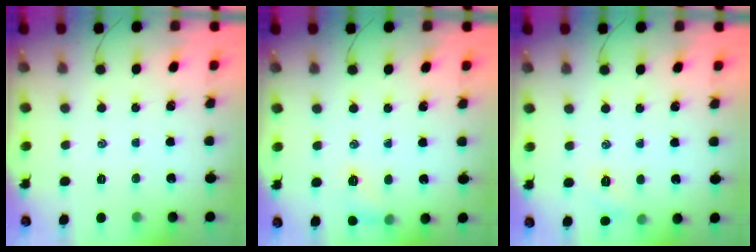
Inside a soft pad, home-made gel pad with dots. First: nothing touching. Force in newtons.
{"total": 7.4, "press": 7.2, "slide": 1.6}
{"total": 5.1, "press": 4.9, "slide": 1.5}